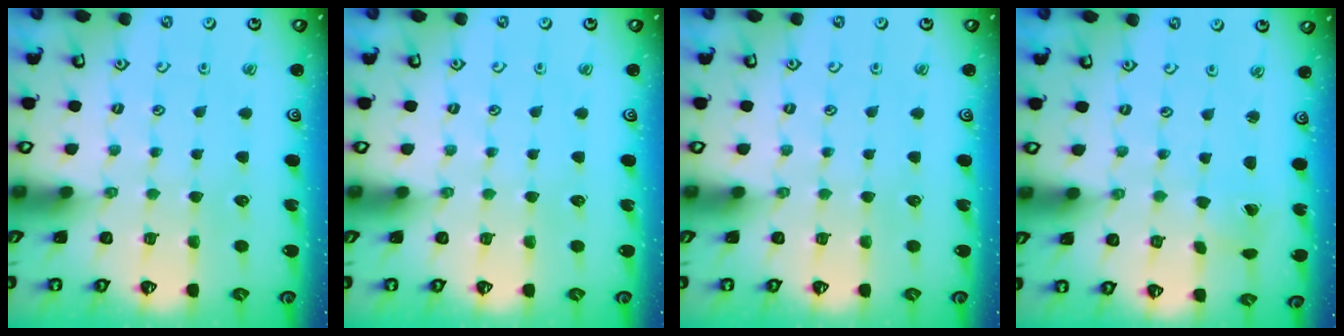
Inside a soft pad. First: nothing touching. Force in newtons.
{"total": 0.0}
{"total": 0.0}
{"total": 0.6, "press": 0.6, "slide": 0.0}